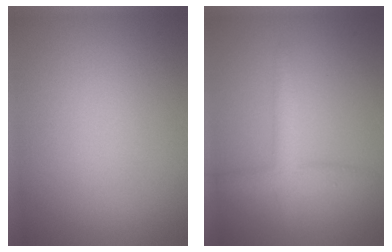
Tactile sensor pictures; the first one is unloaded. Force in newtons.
{"total": 2.9, "press": 2.9, "slide": 0.2}